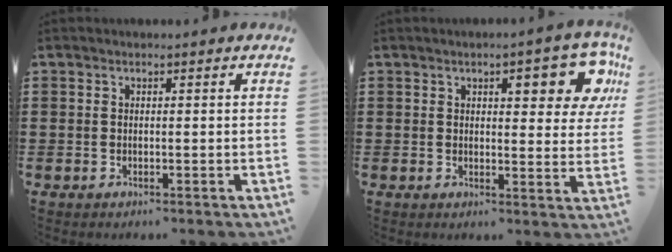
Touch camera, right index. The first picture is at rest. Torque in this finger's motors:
{"motor_torque": [1.04, 0.31, 0.27, 0.10]}